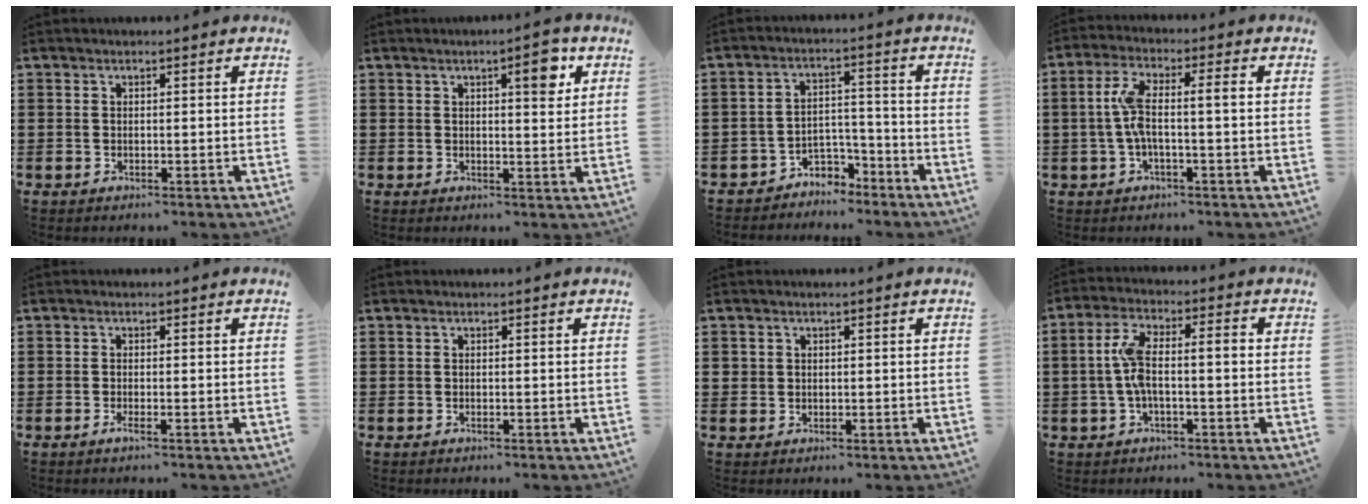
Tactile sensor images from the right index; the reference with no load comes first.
{"total": 4.6, "force": [2.2, 1.3, 3.8], "torque": [-0.055, 0.000, 0.031]}
{"total": 4.0, "force": [-3.6, 1.7, 0.4], "torque": [-0.016, 0.011, -0.074]}
{"total": 6.0, "force": [-0.5, 1.2, 5.8], "torque": [-0.127, -0.003, -0.021]}
{"total": 1.2, "force": [-0.7, 0.1, 1.0], "torque": [-0.024, -0.006, -0.015]}
{"total": 0.0}
{"total": 1.1, "force": [0.3, 1.1, 0.1], "torque": [-0.005, 0.006, 0.005]}
{"total": 6.3, "force": [-0.5, 2.0, 6.0], "torque": [-0.130, 0.005, -0.017]}